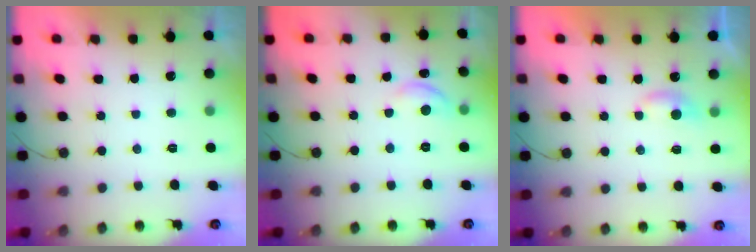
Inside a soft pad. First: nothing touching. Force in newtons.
{"total": 6.6, "press": 6.5, "slide": 0.7}
{"total": 4.1, "press": 4.1, "slide": 0.5}